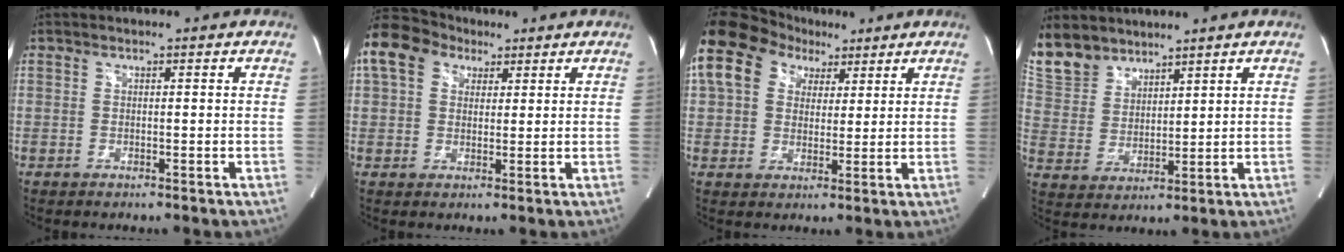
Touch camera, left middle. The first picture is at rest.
{"total": 11.3, "force": [6.0, 8.0, 5.2], "torque": [-0.127, 0.051, 0.108]}
{"total": 13.7, "force": [6.7, 9.8, 6.7], "torque": [-0.152, 0.055, 0.118]}
{"total": 9.5, "force": [8.2, 4.5, 1.9], "torque": [-0.049, 0.010, 0.180]}